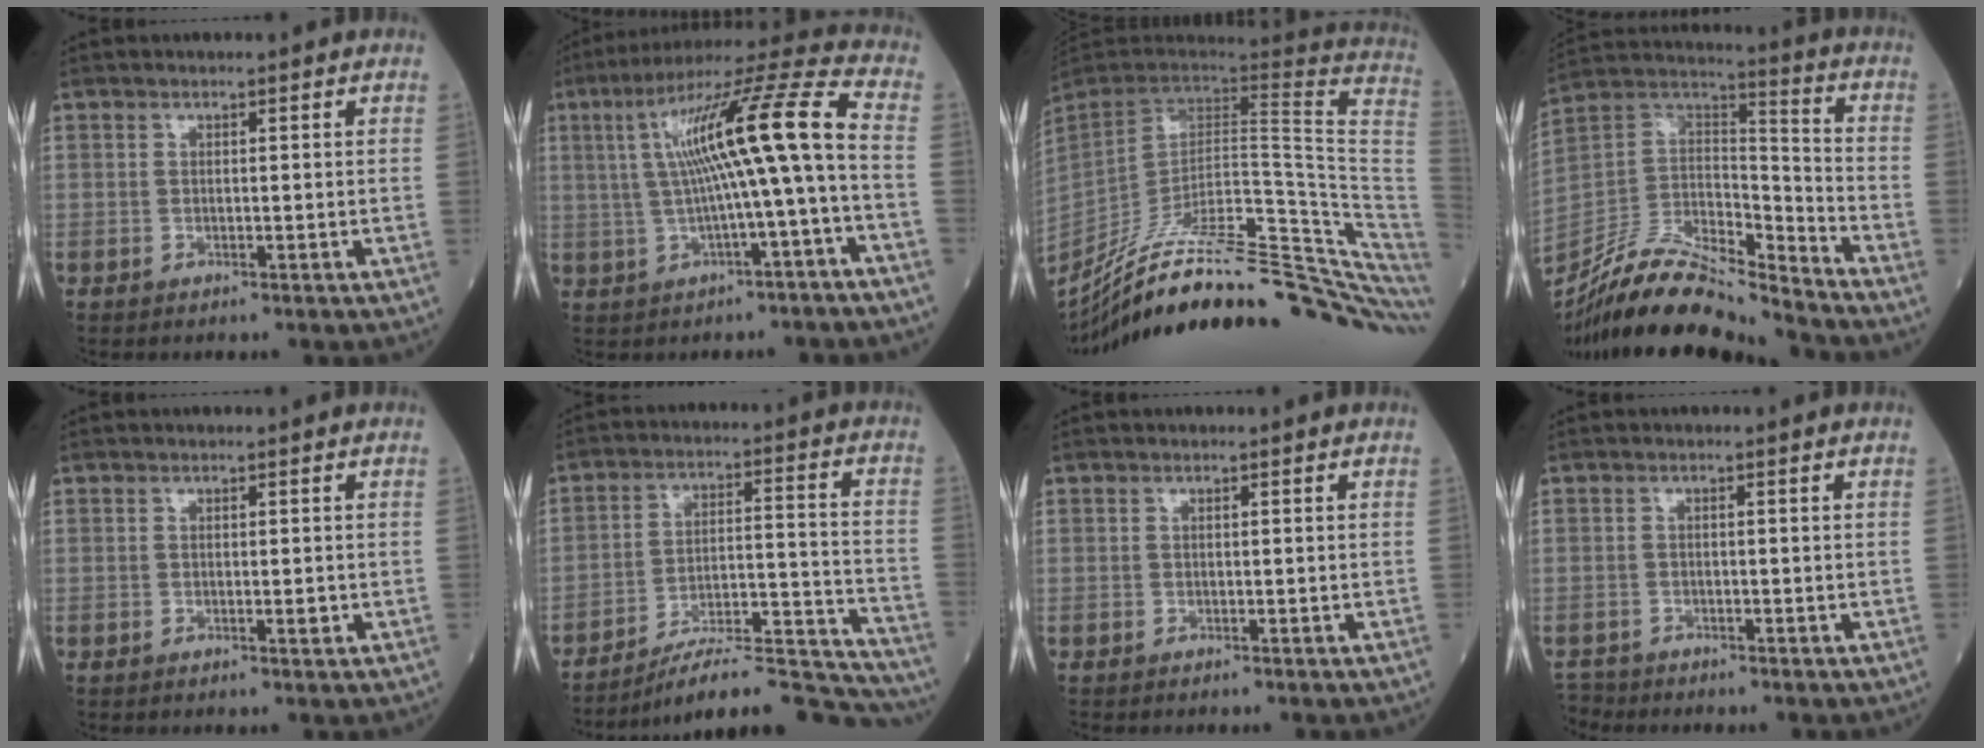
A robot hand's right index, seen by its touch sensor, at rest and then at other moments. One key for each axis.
{"total": 15.0, "fx": 0.3, "fy": -0.1, "fz": 15.0, "tx": -0.247, "ty": 0.036, "tz": 0.004}
{"total": 36.0, "fx": -29.0, "fy": 4.9, "fz": 20.8, "tx": -0.222, "ty": -0.028, "tz": -0.408}
{"total": 18.5, "fx": -16.9, "fy": 2.0, "fz": 7.4, "tx": -0.141, "ty": 0.027, "tz": -0.313}
{"total": 0.9, "fx": -0.2, "fy": 0.2, "fz": 0.9, "tx": -0.011, "ty": -0.001, "tz": -0.001}
{"total": 18.7, "fx": -17.9, "fy": 0.9, "fz": 5.2, "tx": -0.053, "ty": 0.036, "tz": -0.267}
{"total": 0.6, "fx": -0.5, "fy": 0.2, "fz": 0.0, "tx": -0.002, "ty": 0.002, "tz": -0.013}
{"total": 3.5, "fx": -3.4, "fy": 0.8, "fz": -0.5, "tx": 0.009, "ty": -0.011, "tz": -0.063}